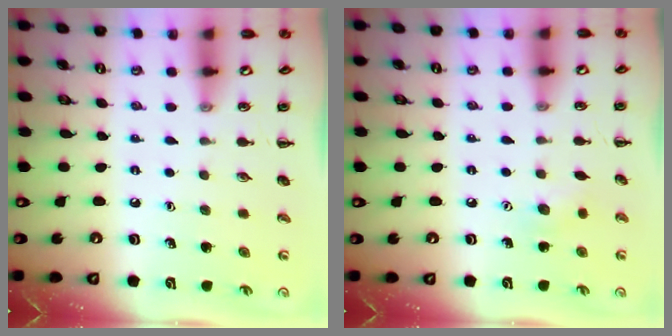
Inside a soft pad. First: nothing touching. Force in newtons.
{"total": 5.9, "press": 5.7, "slide": 1.4}